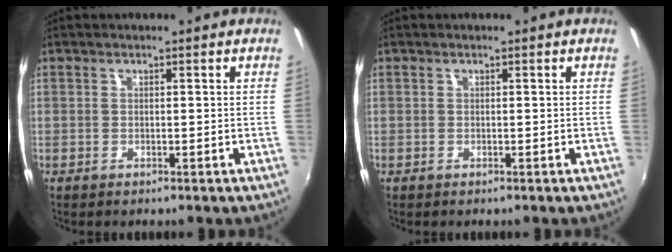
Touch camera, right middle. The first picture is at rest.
{"total": 0.0}